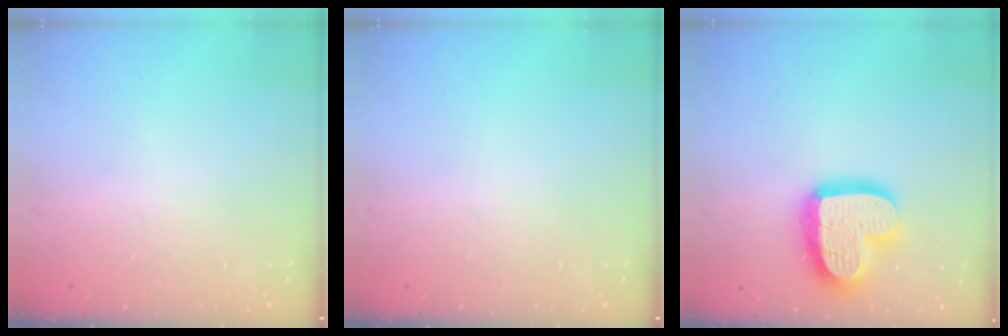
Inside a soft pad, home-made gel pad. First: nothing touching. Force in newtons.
{"total": 0.0}
{"total": 17.7, "press": 17.7, "slide": 1.5}